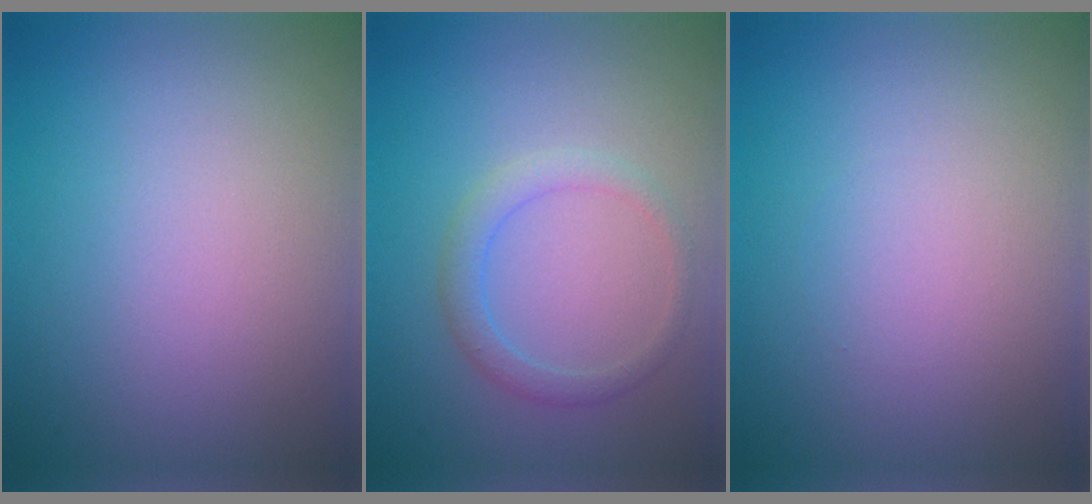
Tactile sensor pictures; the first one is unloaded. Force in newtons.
{"total": 2.0, "press": 2.0, "slide": 0.1}
{"total": 0.0}